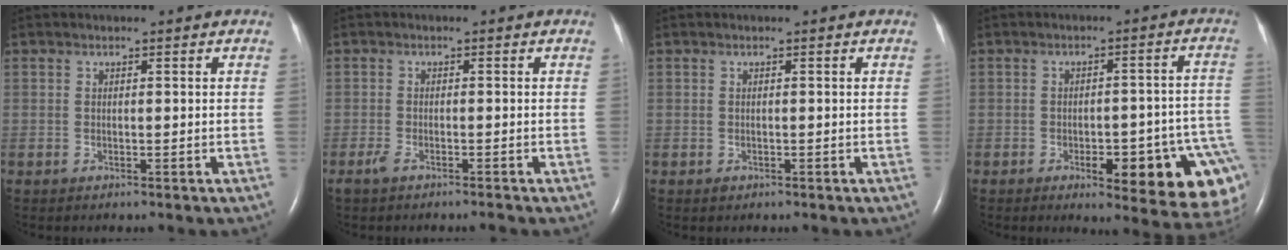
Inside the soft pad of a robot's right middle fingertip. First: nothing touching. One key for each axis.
{"total": 2.0, "fx": -1.5, "fy": 0.3, "fz": 1.2, "tx": -0.033, "ty": -0.004, "tz": -0.031}
{"total": 0.5, "fx": -0.3, "fy": 0.4, "fz": 0.2, "tx": -0.005, "ty": 0.001, "tz": -0.003}
{"total": 15.6, "fx": -7.0, "fy": 4.1, "fz": 13.3, "tx": -0.074, "ty": 0.025, "tz": -0.075}